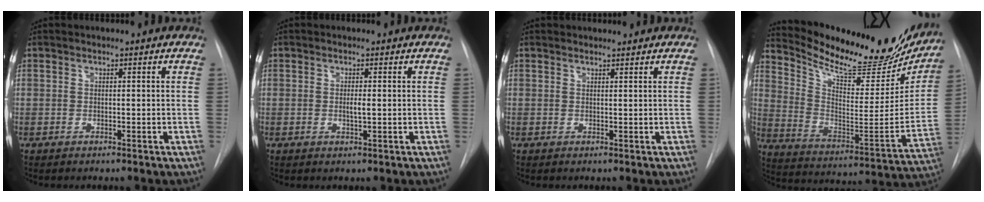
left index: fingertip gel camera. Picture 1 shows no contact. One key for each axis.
{"total": 1.3, "fx": 0.1, "fy": 0.2, "fz": 1.3, "tx": -0.027, "ty": -0.002, "tz": 0.001}
{"total": 4.3, "fx": 4.2, "fy": 0.7, "fz": 0.8, "tx": -0.008, "ty": 0.028, "tz": 0.053}
{"total": 26.1, "fx": 23.0, "fy": 6.2, "fz": 10.6, "tx": -0.168, "ty": -0.056, "tz": 0.326}